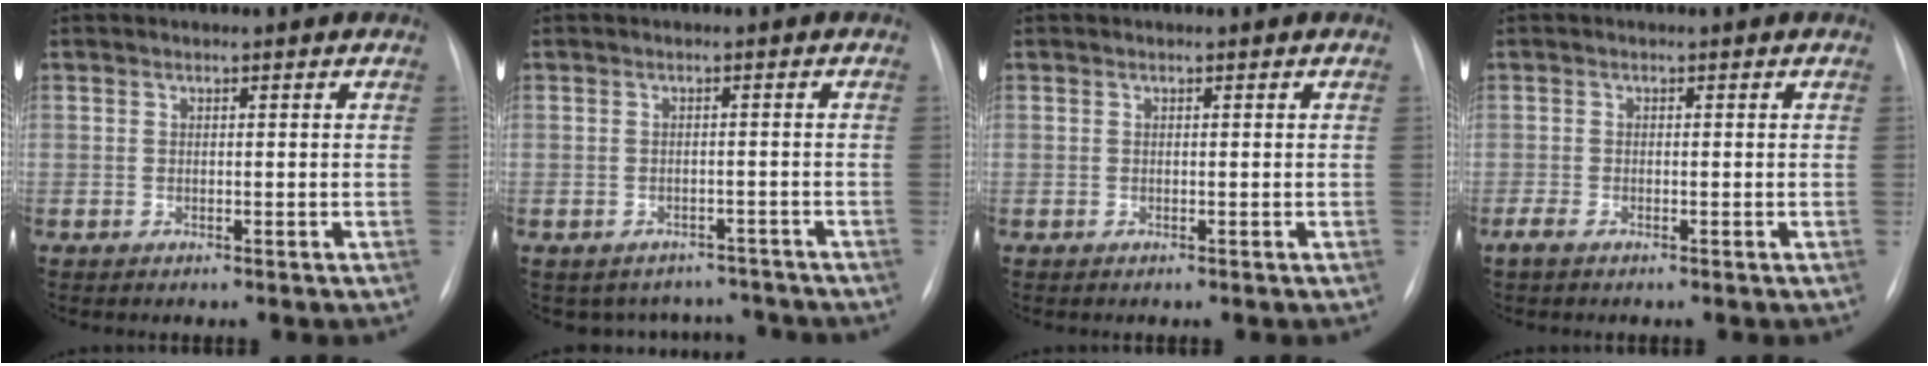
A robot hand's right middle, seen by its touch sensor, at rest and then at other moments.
{"total": 6.2, "force": [-5.4, 2.9, -0.4], "torque": [0.018, 0.025, -0.062]}
{"total": 0.0}
{"total": 1.3, "force": [-0.9, 0.4, 0.9], "torque": [-0.024, -0.003, -0.018]}